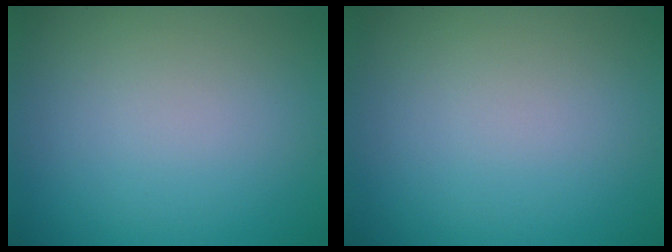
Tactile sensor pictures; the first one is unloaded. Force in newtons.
{"total": 0.0}